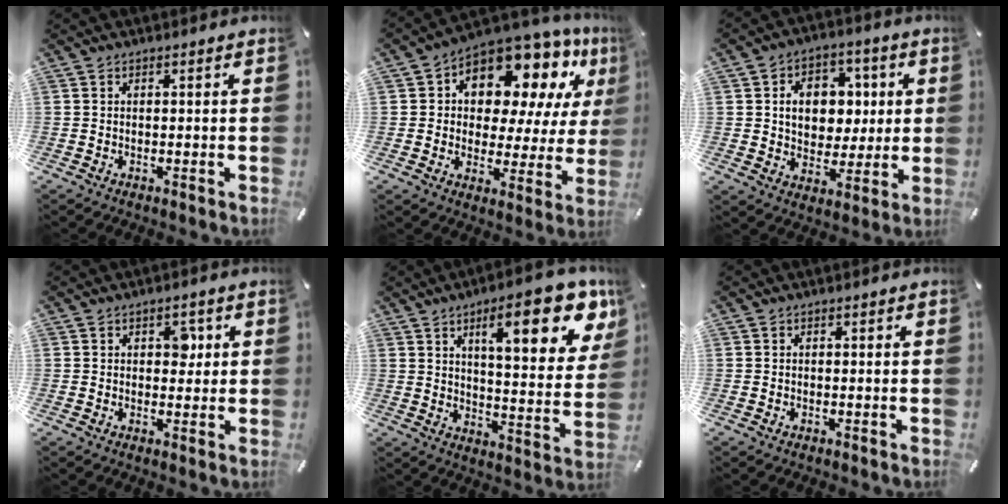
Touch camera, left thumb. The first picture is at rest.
{"total": 14.0, "force": [9.4, 8.2, 6.4], "torque": [-0.109, -0.080, 0.164]}
{"total": 10.9, "force": [1.7, 9.3, 5.5], "torque": [-0.082, 0.006, 0.034]}
{"total": 3.9, "force": [1.1, 2.7, 2.6], "torque": [-0.015, -0.007, 0.005]}
{"total": 18.1, "force": [9.5, 5.8, 14.3], "torque": [-0.199, -0.045, 0.143]}
{"total": 0.0}